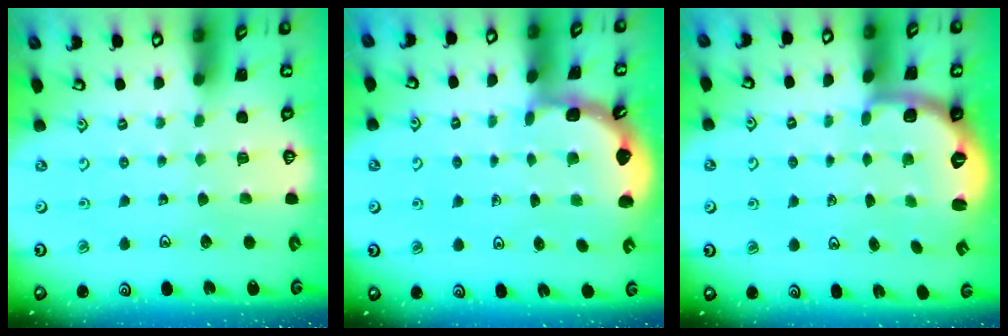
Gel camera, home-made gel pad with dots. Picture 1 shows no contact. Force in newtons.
{"total": 2.1, "press": 2.1, "slide": 0.2}
{"total": 2.7, "press": 1.6, "slide": 2.2}